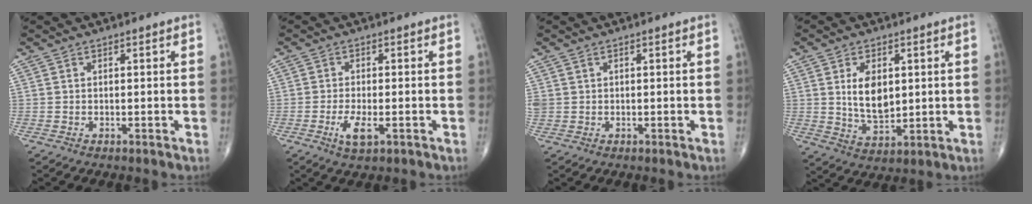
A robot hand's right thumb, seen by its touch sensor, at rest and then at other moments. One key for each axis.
{"total": 4.4, "fx": -1.6, "fy": 1.5, "fz": 3.8, "tx": -0.076, "ty": -0.004, "tz": -0.027}
{"total": 1.4, "fx": 0.5, "fy": 1.2, "fz": 0.4, "tx": -0.003, "ty": 0.000, "tz": 0.010}
{"total": 10.2, "fx": 1.9, "fy": 6.0, "fz": 8.0, "tx": -0.126, "ty": -0.020, "tz": 0.045}